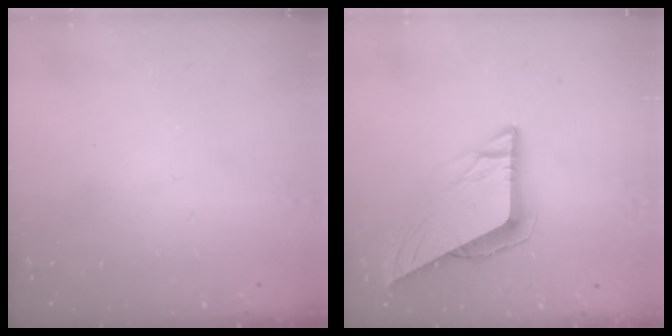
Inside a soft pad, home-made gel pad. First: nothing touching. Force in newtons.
{"total": 9.8, "press": 9.7, "slide": 1.1}